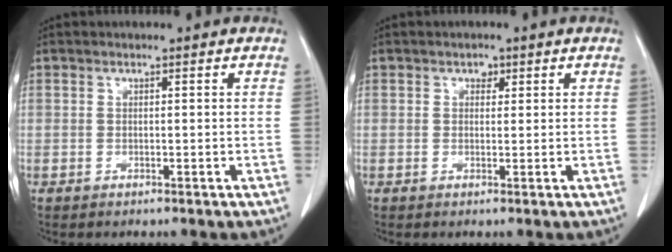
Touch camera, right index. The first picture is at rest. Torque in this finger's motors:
{"motor_torque": [0.00, 0.00, 0.00, 0.00]}